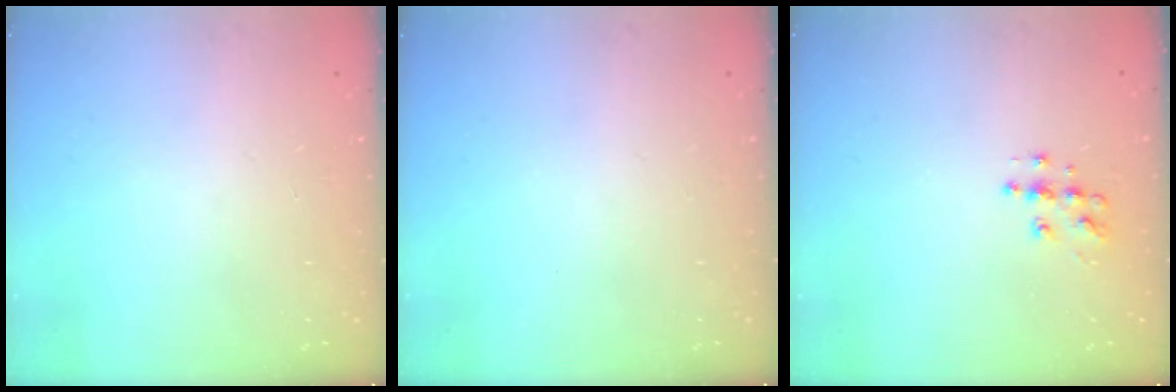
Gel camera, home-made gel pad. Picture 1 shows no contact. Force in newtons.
{"total": 0.0}
{"total": 7.5, "press": 7.5, "slide": 0.3}